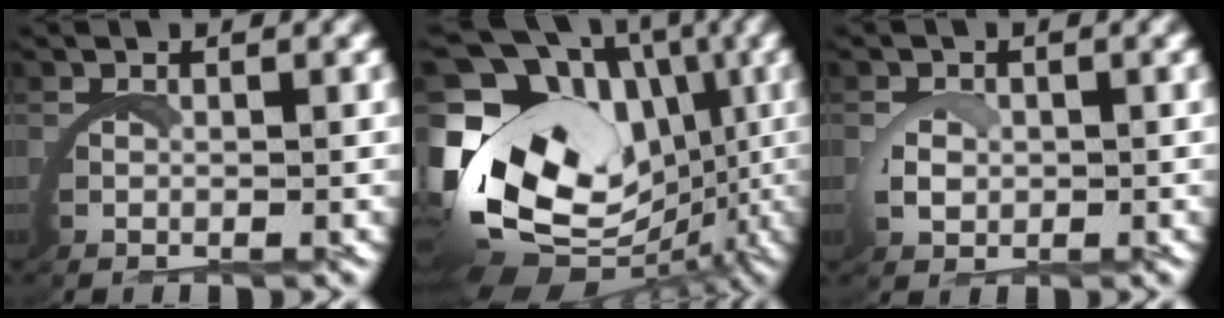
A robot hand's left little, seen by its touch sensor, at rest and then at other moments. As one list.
[{"total": 20.0, "force": [-2.2, 15.0, 13.0], "torque": [-0.273, -0.067, -0.014]}, {"total": 1.4, "force": [0.6, 0.7, 1.0], "torque": [-0.034, -0.002, 0.012]}]